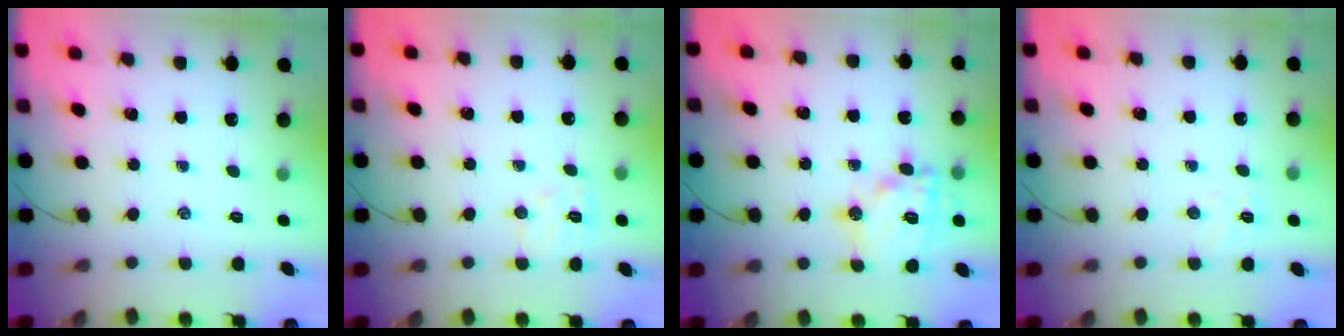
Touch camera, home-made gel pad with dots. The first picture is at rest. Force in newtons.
{"total": 6.1, "press": 6.0, "slide": 1.1}
{"total": 14.7, "press": 14.6, "slide": 1.8}
{"total": 4.2, "press": 4.1, "slide": 1.1}